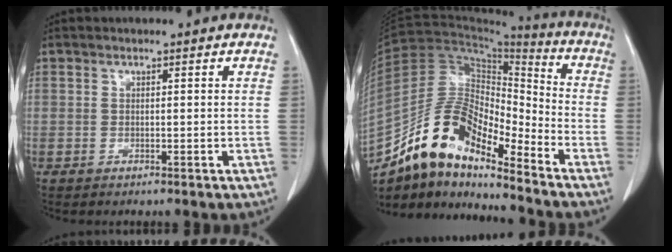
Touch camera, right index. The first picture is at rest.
{"total": 15.9, "force": [-12.3, 4.9, 8.8], "torque": [-0.162, 0.040, -0.223]}